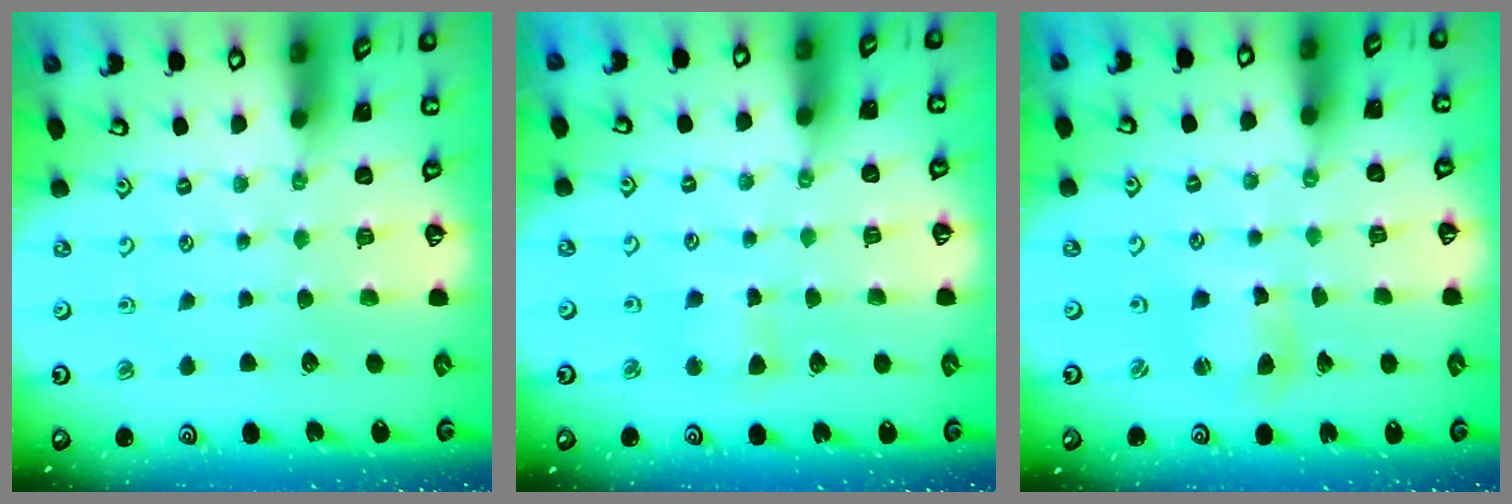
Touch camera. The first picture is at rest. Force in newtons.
{"total": 3.6, "press": 3.5, "slide": 0.7}
{"total": 4.1, "press": 4.0, "slide": 0.5}